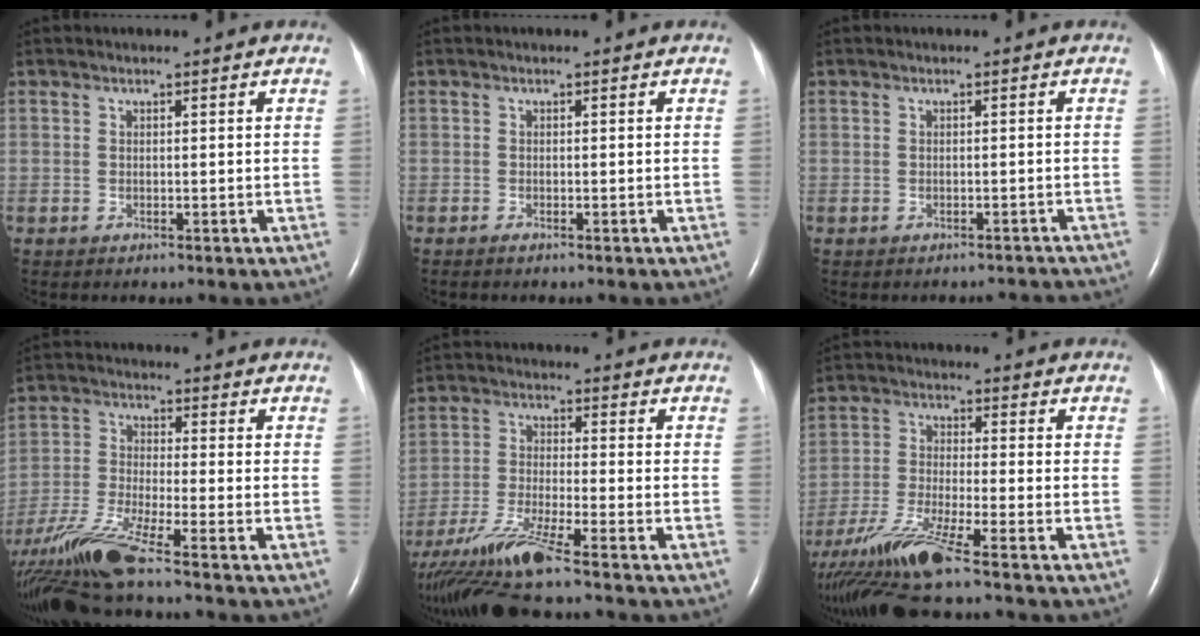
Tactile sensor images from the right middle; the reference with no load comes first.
{"total": 0.5, "force": [-0.4, 0.0, 0.3], "torque": [-0.008, -0.001, -0.009]}
{"total": 3.4, "force": [-3.2, 0.9, 0.3], "torque": [-0.003, -0.003, -0.032]}
{"total": 14.3, "force": [-11.0, -0.5, 9.1], "torque": [-0.201, -0.024, -0.211]}
{"total": 11.8, "force": [-9.5, -1.3, 6.8], "torque": [-0.134, -0.024, -0.173]}
{"total": 12.1, "force": [-9.5, -1.0, 7.5], "torque": [-0.148, -0.024, -0.173]}